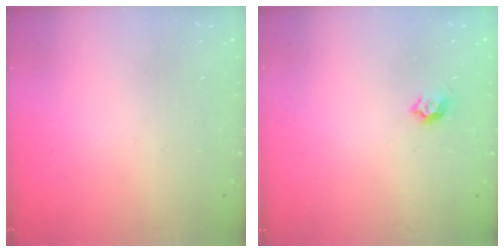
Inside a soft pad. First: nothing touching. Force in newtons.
{"total": 4.1, "press": 4.0, "slide": 0.7}